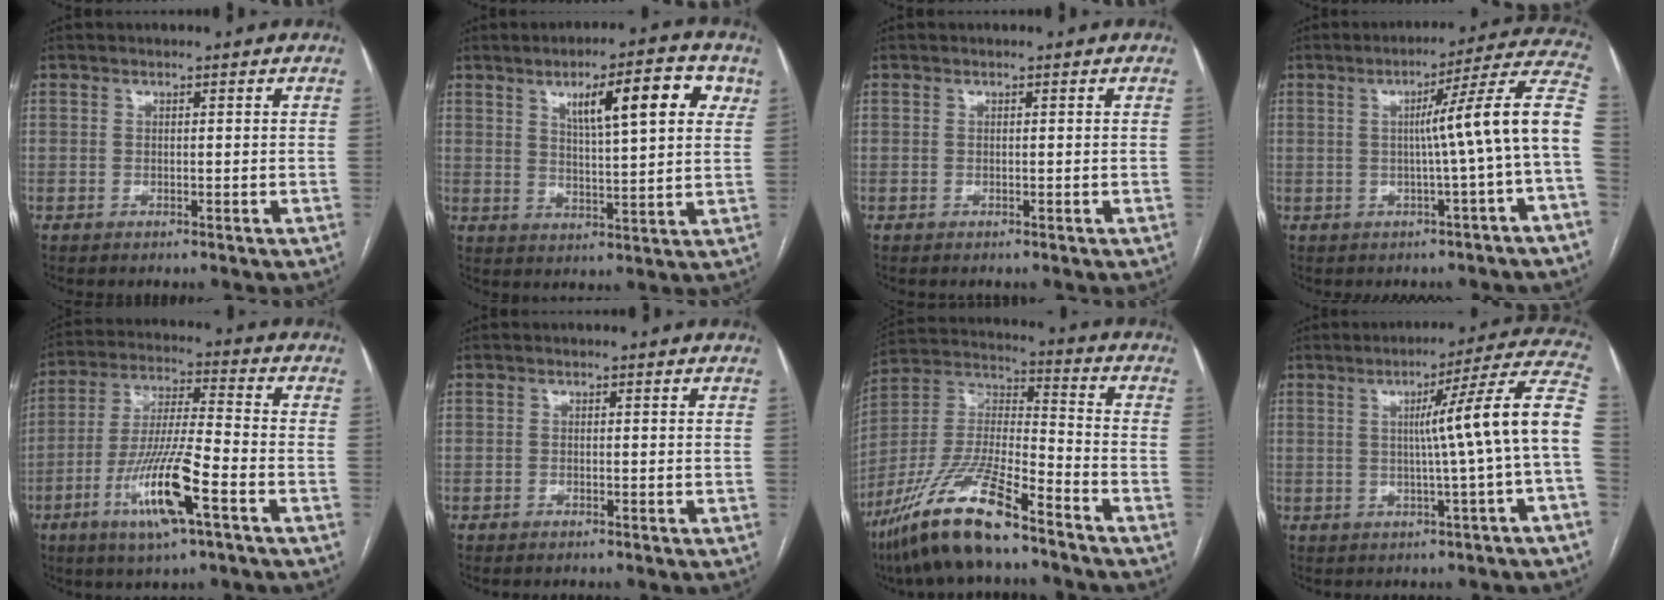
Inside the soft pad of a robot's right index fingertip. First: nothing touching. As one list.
[{"total": 11.9, "force": [5.2, 2.3, 10.4], "torque": [-0.152, 0.012, 0.076]}, {"total": 0.0}, {"total": 11.7, "force": [-0.9, -2.1, 11.5], "torque": [-0.142, 0.021, -0.017]}, {"total": 13.6, "force": [-5.9, 1.2, 12.1], "torque": [-0.239, -0.015, -0.107]}, {"total": 0.7, "force": [-0.6, 0.2, 0.3], "torque": [-0.008, -0.001, -0.008]}, {"total": 17.0, "force": [-12.1, 2.8, 11.7], "torque": [-0.248, -0.013, -0.224]}, {"total": 12.5, "force": [-0.2, -2.2, 12.3], "torque": [-0.155, 0.016, -0.008]}]